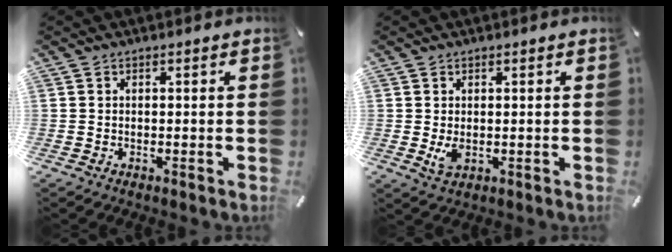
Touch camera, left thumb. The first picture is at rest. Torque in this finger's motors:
{"motor_torque": [0.16, 0.45, 0.02, -0.01, 0.01]}